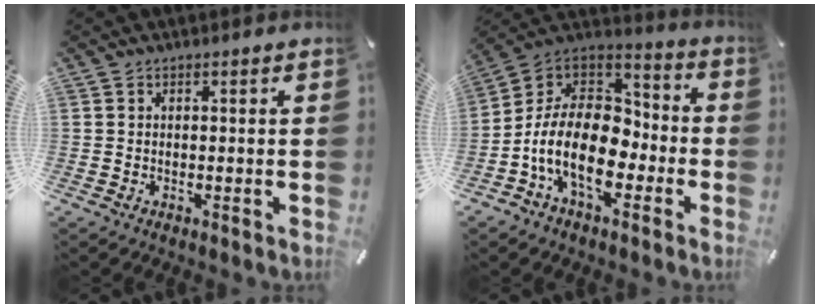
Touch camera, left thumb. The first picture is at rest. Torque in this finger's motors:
{"motor_torque": [0.66, 1.93, 1.57, 1.20, 0.27]}